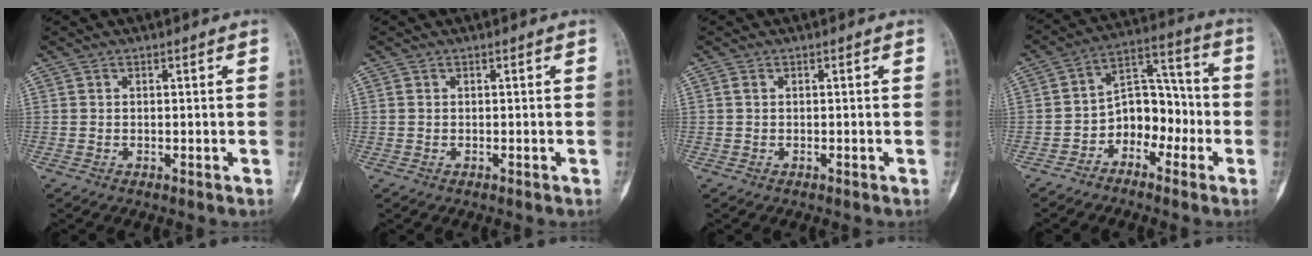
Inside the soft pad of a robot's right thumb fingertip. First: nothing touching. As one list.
[{"total": 0.0}, {"total": 0.5, "force": [0.1, 0.3, 0.4], "torque": [-0.009, 0.002, 0.001]}, {"total": 10.2, "force": [-3.5, 7.2, 6.2], "torque": [-0.057, 0.059, -0.069]}]